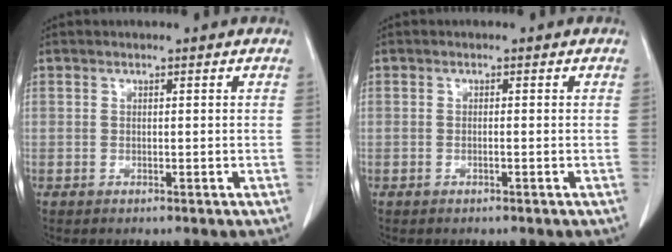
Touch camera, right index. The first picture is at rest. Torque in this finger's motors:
{"motor_torque": [-0.10, 0.06, -0.02, 0.01]}